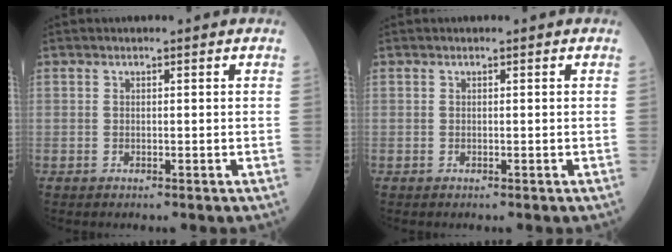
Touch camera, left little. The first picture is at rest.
{"total": 0.0}